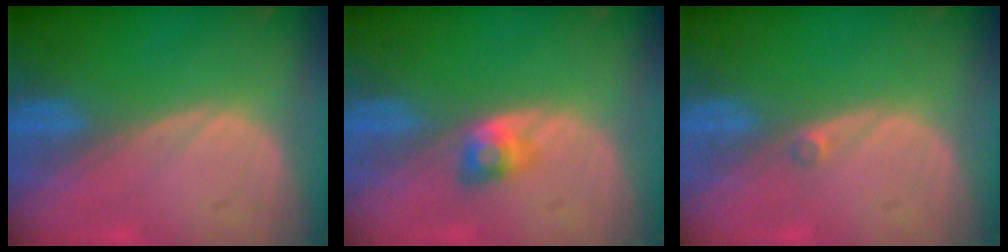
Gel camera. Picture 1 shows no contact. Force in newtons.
{"total": 2.7, "press": 2.4, "slide": 1.1}
{"total": 0.8, "press": 0.6, "slide": 0.4}